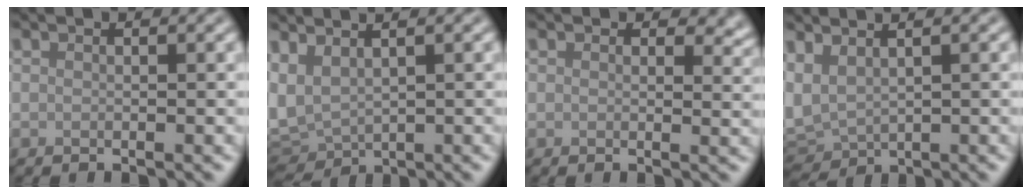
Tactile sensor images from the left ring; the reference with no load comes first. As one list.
[{"total": 5.3, "force": [1.1, 3.1, 4.1], "torque": [-0.106, -0.002, 0.030]}, {"total": 2.8, "force": [1.7, 1.8, 1.4], "torque": [-0.022, -0.006, 0.022]}, {"total": 3.9, "force": [1.2, 2.3, 2.9], "torque": [-0.074, 0.003, 0.025]}]